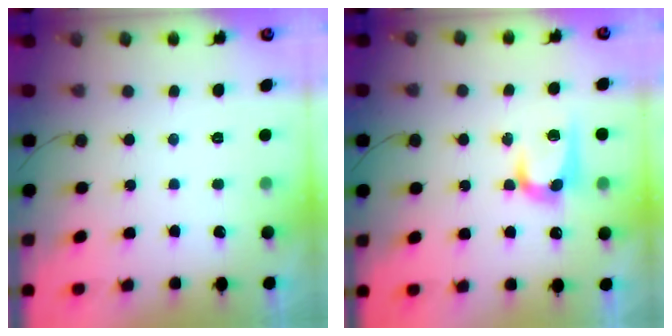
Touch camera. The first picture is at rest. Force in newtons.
{"total": 11.2, "press": 11.2, "slide": 0.7}